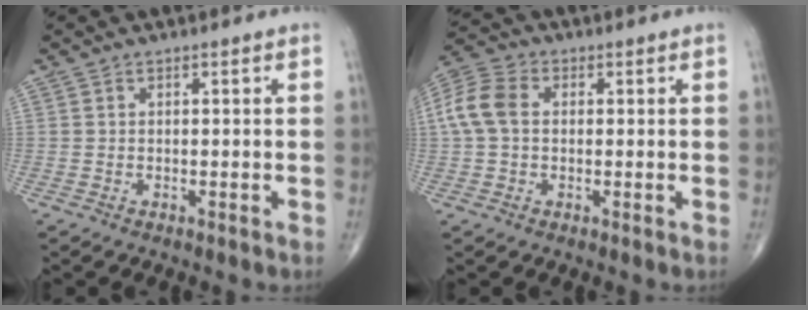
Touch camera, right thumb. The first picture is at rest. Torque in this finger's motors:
{"motor_torque": [0.04, 0.10, 0.38, -0.04, 0.16]}